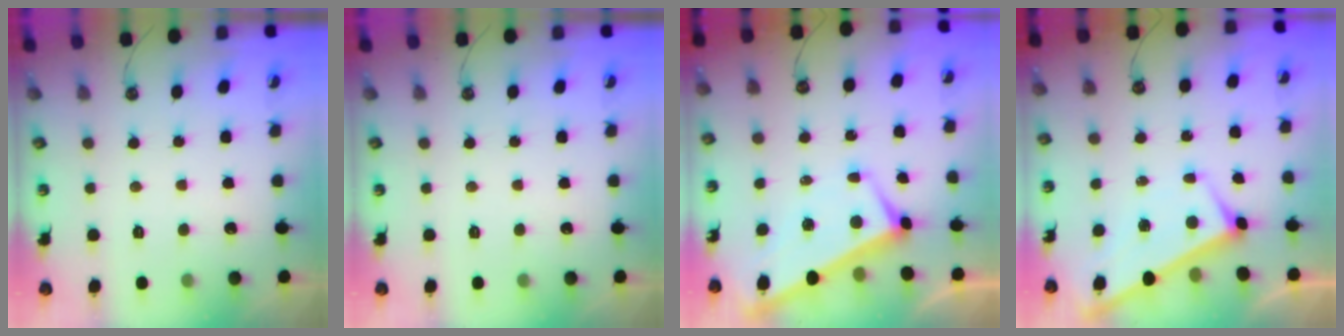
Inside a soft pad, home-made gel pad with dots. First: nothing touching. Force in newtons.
{"total": 0.0}
{"total": 2.9, "press": 2.8, "slide": 0.9}
{"total": 2.9, "press": 2.9, "slide": 0.1}